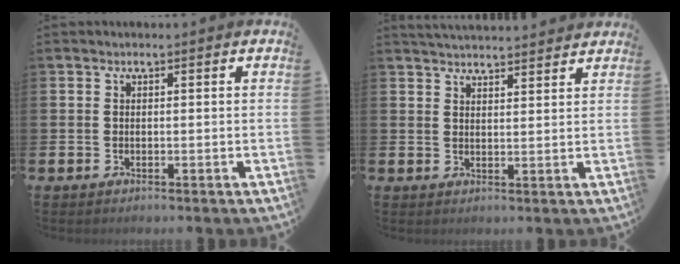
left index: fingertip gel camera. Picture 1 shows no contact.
{"total": 3.5, "force": [3.5, 0.1, 0.1], "torque": [-0.012, -0.018, 0.066]}